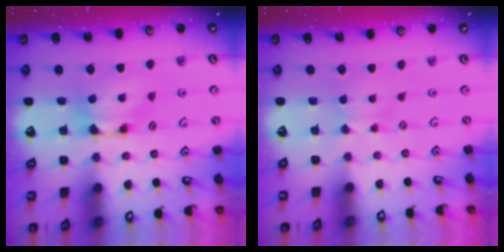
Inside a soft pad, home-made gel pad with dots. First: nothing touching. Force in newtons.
{"total": 2.4, "press": 2.3, "slide": 0.5}